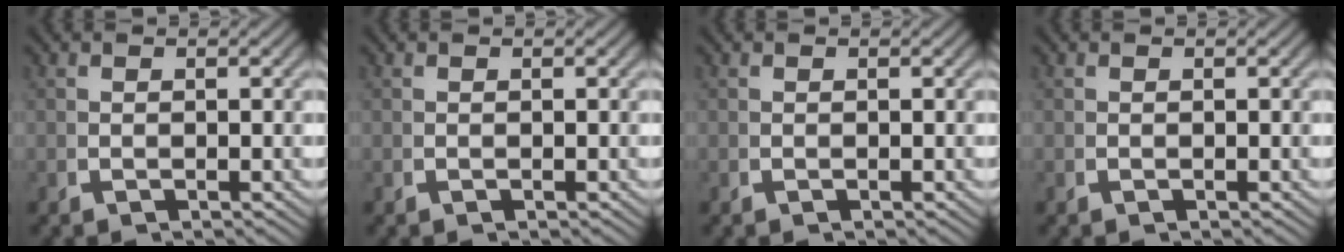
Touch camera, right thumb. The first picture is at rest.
{"total": 0.0}
{"total": 0.0}
{"total": 0.0}